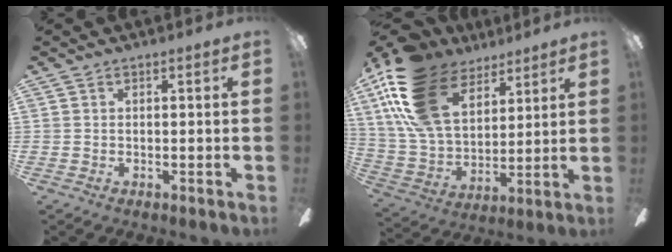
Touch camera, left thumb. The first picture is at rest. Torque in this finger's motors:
{"motor_torque": [2.50, 2.51, 1.39, -1.38, 0.21]}